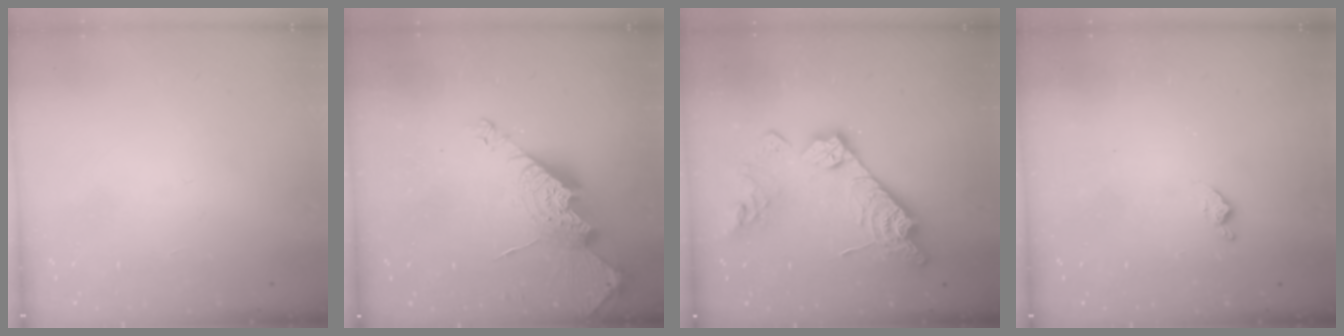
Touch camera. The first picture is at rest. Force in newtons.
{"total": 16.0, "press": 16.0, "slide": 1.0}
{"total": 18.8, "press": 18.7, "slide": 1.9}
{"total": 6.8, "press": 6.7, "slide": 0.5}